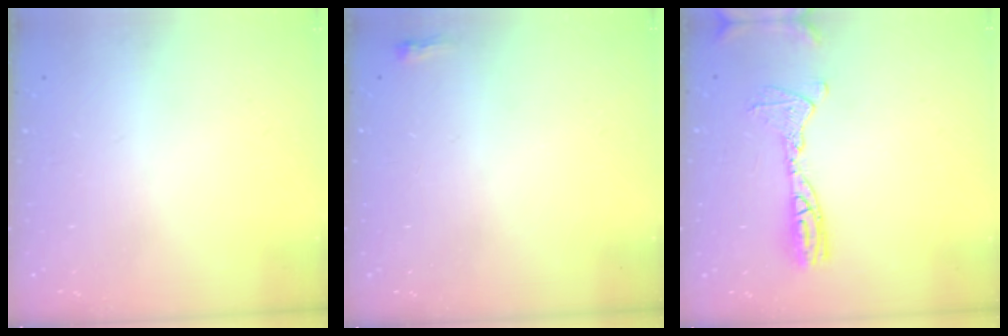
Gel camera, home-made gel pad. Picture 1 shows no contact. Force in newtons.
{"total": 2.2, "press": 2.2, "slide": 0.6}
{"total": 14.6, "press": 12.8, "slide": 7.1}